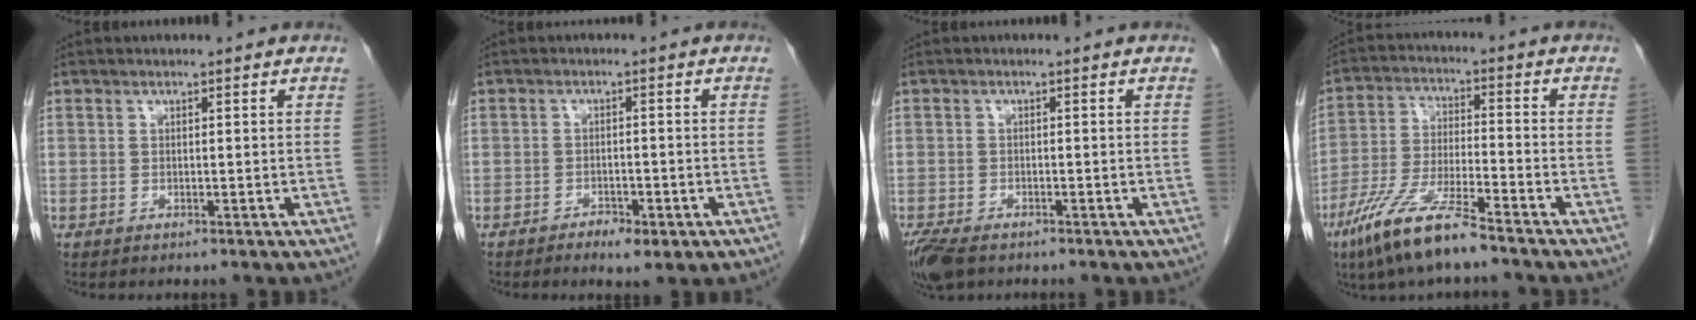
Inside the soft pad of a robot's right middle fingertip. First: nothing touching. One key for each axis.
{"total": 3.4, "fx": -2.1, "fy": 1.3, "fz": 2.4, "tx": -0.037, "ty": 0.001, "tz": -0.026}
{"total": 6.1, "fx": -4.4, "fy": 2.7, "fz": 3.3, "tx": -0.066, "ty": -0.012, "tz": -0.076}
{"total": 11.1, "fx": -7.9, "fy": 1.1, "fz": 7.8, "tx": -0.164, "ty": -0.026, "tz": -0.152}